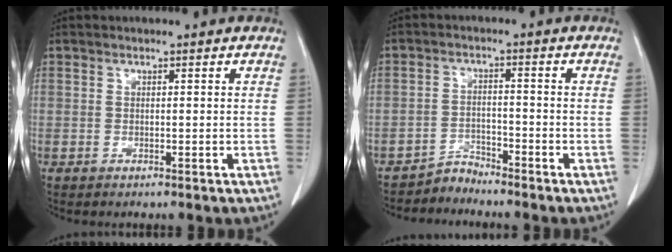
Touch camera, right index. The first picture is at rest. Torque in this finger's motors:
{"motor_torque": [-0.85, -0.10, -0.48, -0.16]}